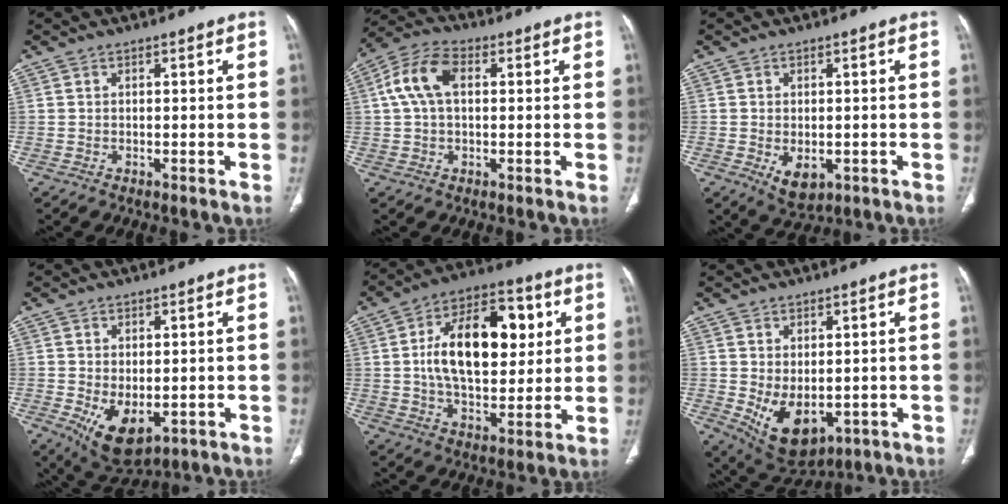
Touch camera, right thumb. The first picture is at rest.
{"total": 9.1, "force": [1.8, 5.5, 7.1], "torque": [-0.149, 0.027, 0.029]}
{"total": 5.3, "force": [-1.4, 3.4, 3.8], "torque": [-0.055, -0.004, -0.007]}
{"total": 8.7, "force": [-2.0, 5.0, 6.8], "torque": [-0.106, -0.013, -0.011]}
{"total": 19.8, "force": [3.8, 11.2, 15.9], "torque": [-0.226, 0.005, 0.059]}
{"total": 9.7, "force": [-1.5, 6.0, 7.5], "torque": [-0.111, -0.009, 0.004]}